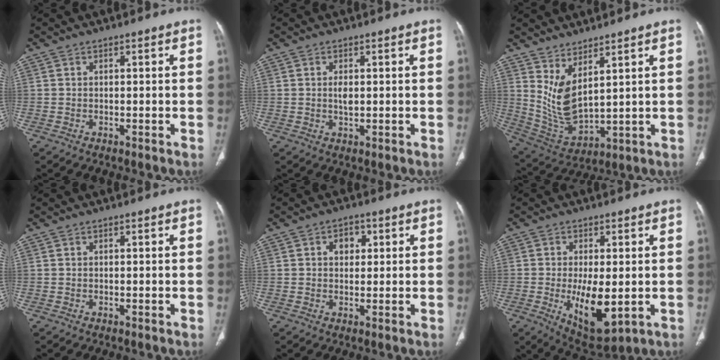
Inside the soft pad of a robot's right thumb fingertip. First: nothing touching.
{"total": 2.0, "force": [0.3, 1.0, 1.8], "torque": [-0.032, -0.002, 0.008]}
{"total": 9.4, "force": [4.6, 3.6, 7.4], "torque": [-0.142, -0.049, 0.113]}
{"total": 0.0}
{"total": 3.8, "force": [1.1, 2.8, 2.2], "torque": [-0.014, 0.000, 0.014]}
{"total": 11.3, "force": [-1.9, 4.9, 10.0], "torque": [-0.154, -0.023, -0.016]}